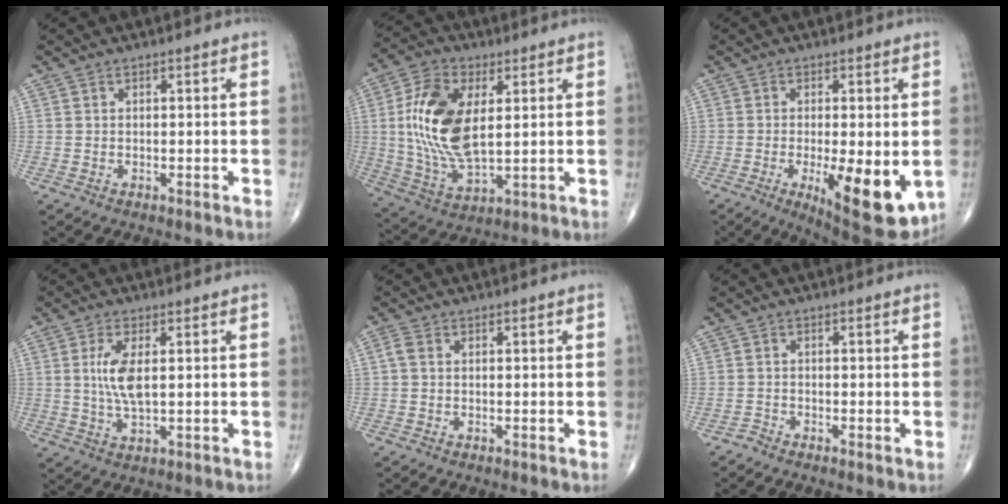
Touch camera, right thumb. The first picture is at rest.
{"total": 16.8, "force": [2.8, 8.6, 14.2], "torque": [-0.278, -0.011, 0.056]}
{"total": 14.4, "force": [-3.6, 4.8, 13.1], "torque": [-0.165, -0.023, -0.041]}
{"total": 6.4, "force": [1.1, 2.4, 5.8], "torque": [-0.127, -0.008, 0.024]}
{"total": 1.6, "force": [0.2, 1.1, 1.1], "torque": [-0.026, 0.009, 0.003]}
{"total": 0.9, "force": [-0.8, 0.3, 0.2], "torque": [0.000, -0.002, -0.023]}